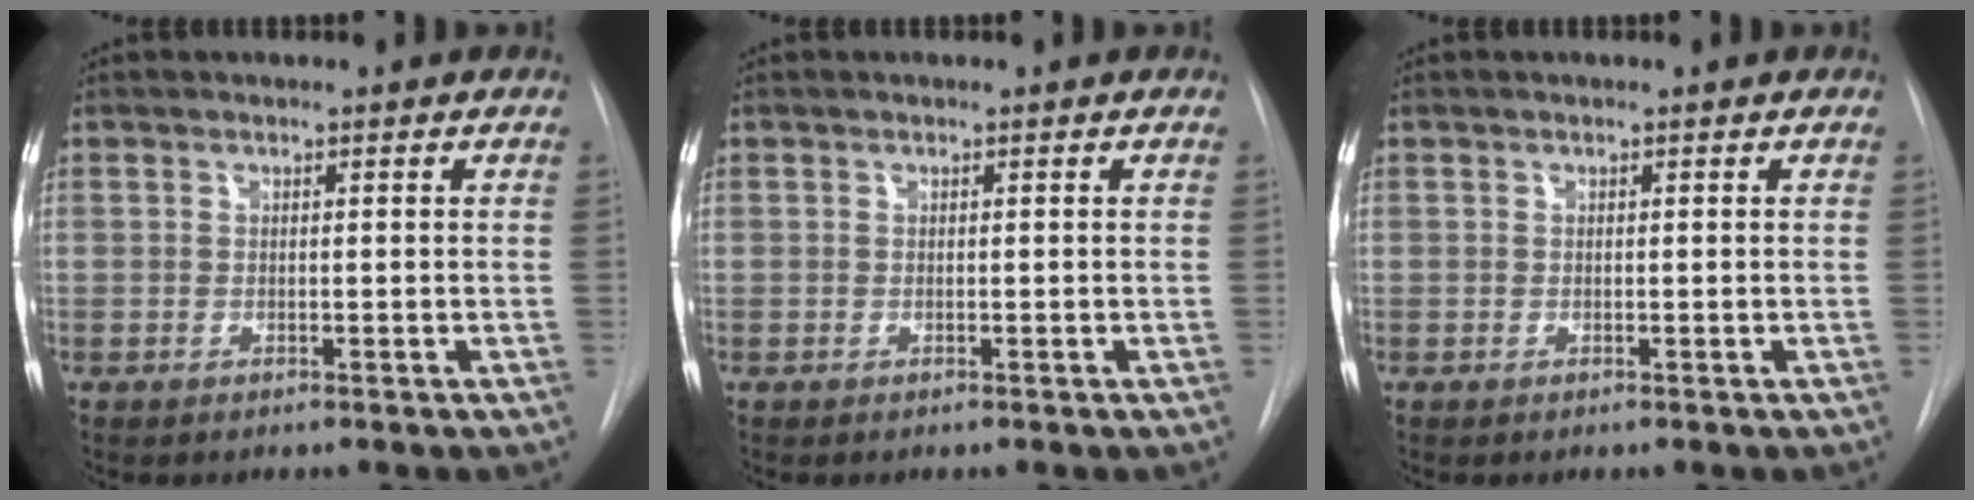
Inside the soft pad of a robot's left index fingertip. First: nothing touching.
{"total": 0.0}
{"total": 0.0}